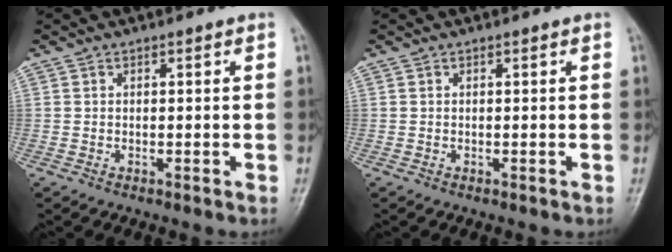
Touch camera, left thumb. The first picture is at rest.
{"total": 0.0}